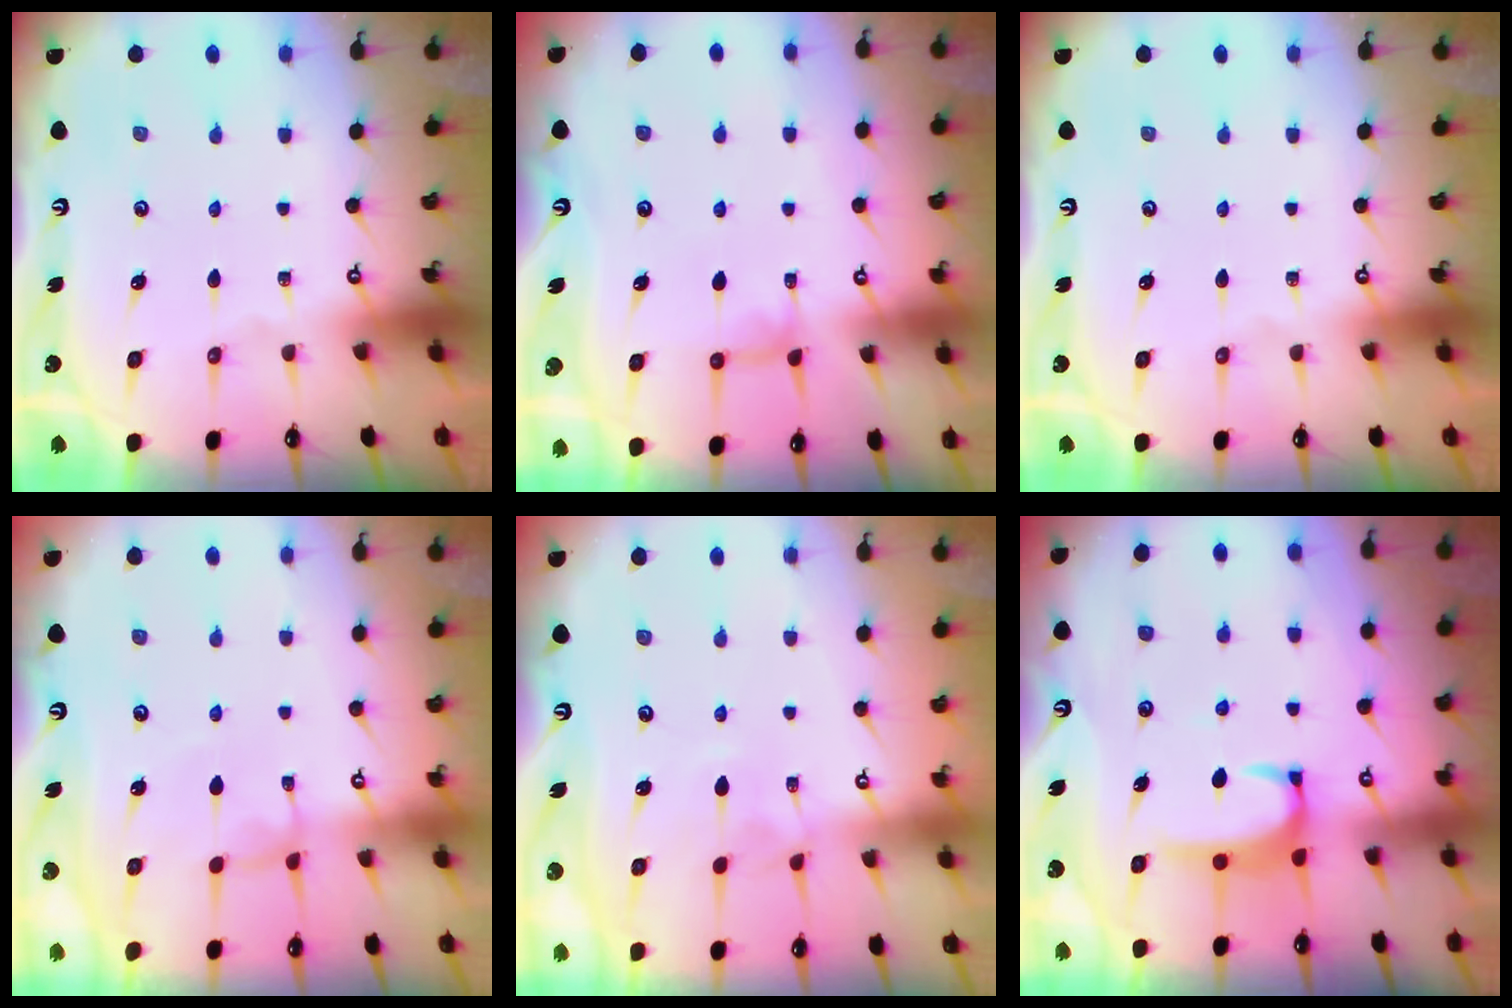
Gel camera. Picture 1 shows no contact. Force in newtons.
{"total": 2.3, "press": 2.3, "slide": 0.0}
{"total": 0.0}
{"total": 0.7, "press": 0.5, "slide": 0.5}
{"total": 3.4, "press": 3.3, "slide": 0.4}
{"total": 2.5, "press": 2.5, "slide": 0.5}